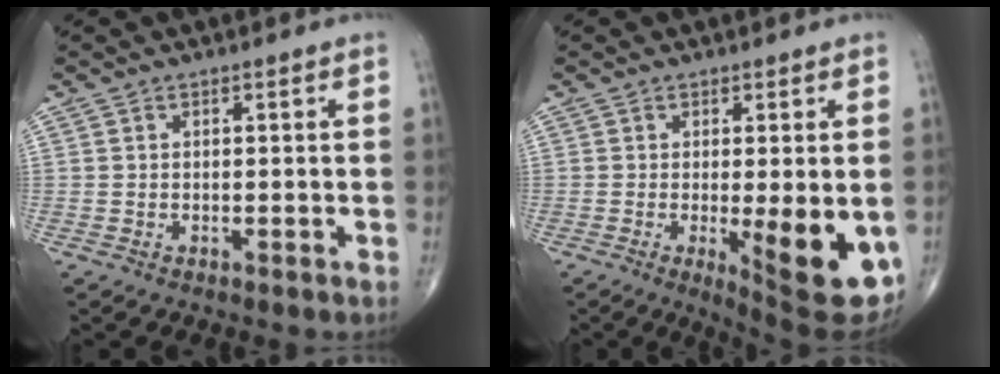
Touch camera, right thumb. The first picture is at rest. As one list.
[{"total": 13.4, "force": [-2.9, 3.7, 12.6], "torque": [-0.150, -0.025, -0.025]}]